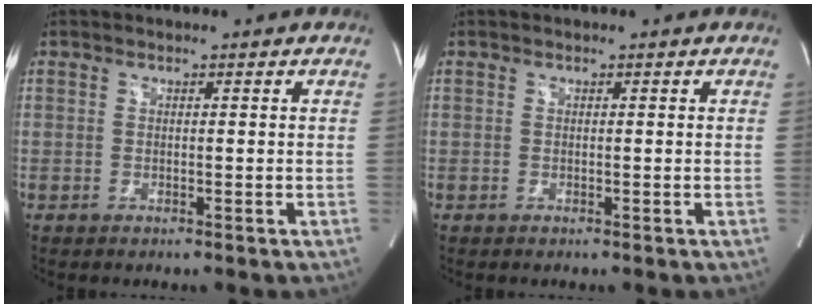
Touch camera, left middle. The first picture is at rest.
{"total": 0.0}